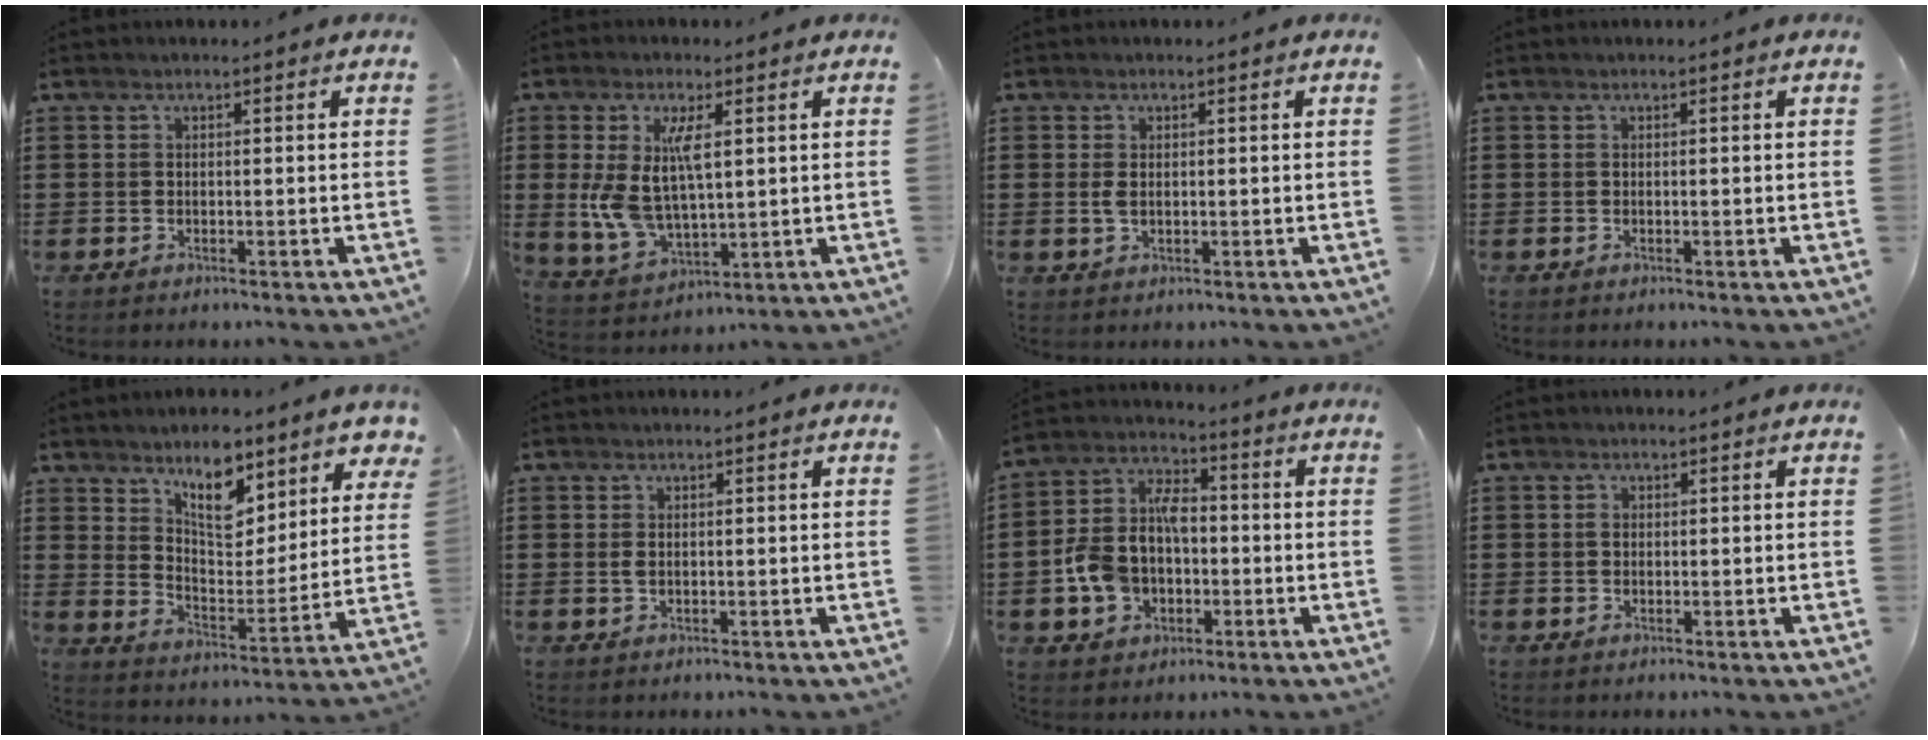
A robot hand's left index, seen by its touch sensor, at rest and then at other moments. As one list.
[{"total": 9.5, "force": [2.0, 4.6, 8.1], "torque": [-0.184, 0.001, 0.031]}, {"total": 1.8, "force": [0.1, 1.1, 1.4], "torque": [-0.030, 0.004, 0.001]}, {"total": 0.0}, {"total": 8.8, "force": [7.1, 3.4, 3.9], "torque": [-0.065, -0.044, 0.121]}, {"total": 1.2, "force": [0.1, 0.8, 0.8], "torque": [-0.018, 0.005, 0.001]}, {"total": 9.8, "force": [-1.3, 7.3, 6.3], "torque": [-0.162, 0.015, -0.026]}, {"total": 1.0, "force": [0.3, 0.8, 0.4], "torque": [-0.010, 0.004, 0.006]}]